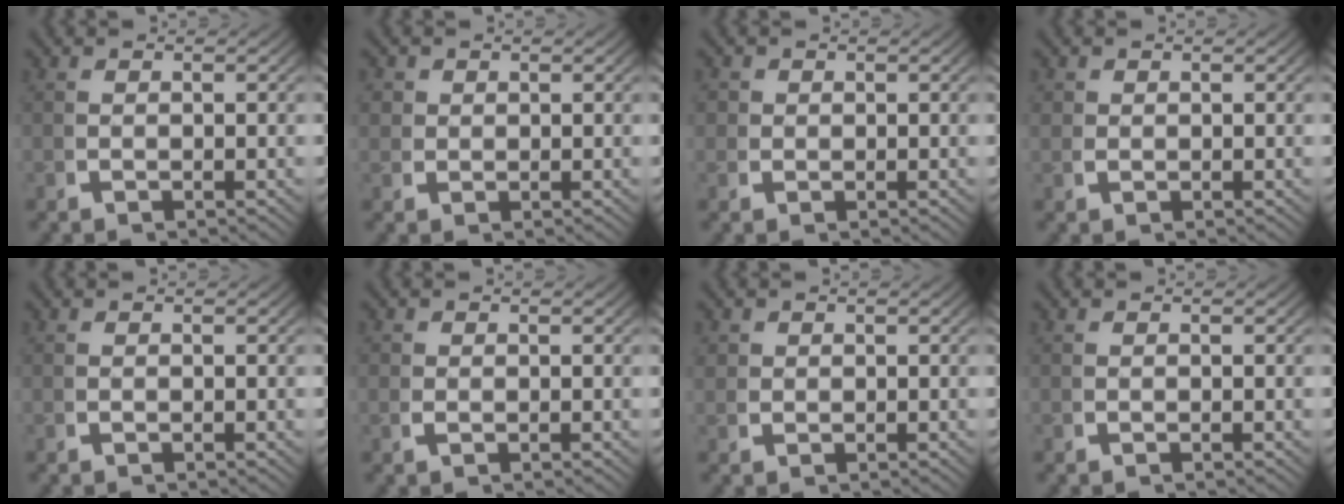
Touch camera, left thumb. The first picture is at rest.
{"total": 2.3, "force": [0.8, 2.1, 0.8], "torque": [-0.022, -0.005, 0.014]}
{"total": 1.7, "force": [0.4, 1.6, 0.5], "torque": [-0.012, -0.004, 0.004]}
{"total": 1.4, "force": [0.3, 1.2, 0.5], "torque": [-0.019, -0.007, 0.009]}
{"total": 0.0}
{"total": 0.7, "force": [0.1, 0.6, 0.3], "torque": [-0.015, -0.005, 0.003]}
{"total": 1.8, "force": [0.5, 1.7, 0.6], "torque": [-0.021, -0.005, 0.011]}
{"total": 0.0}